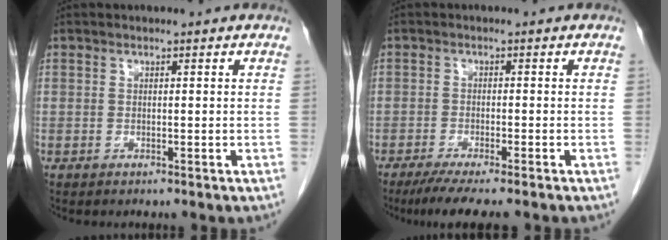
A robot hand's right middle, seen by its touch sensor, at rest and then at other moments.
{"total": 6.6, "force": [-5.3, 0.2, 3.9], "torque": [-0.056, -0.014, -0.082]}